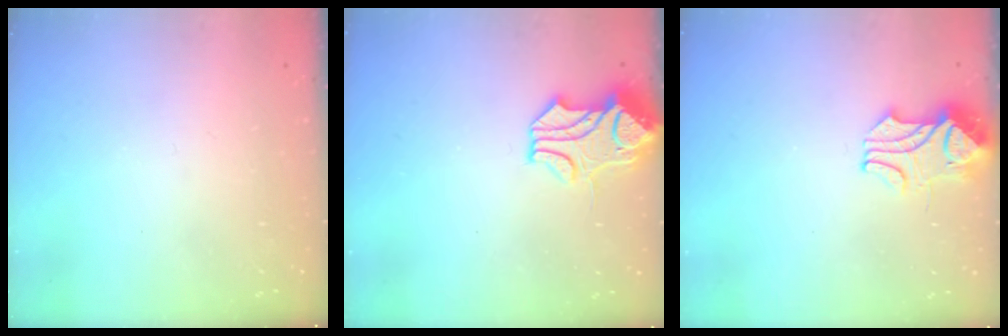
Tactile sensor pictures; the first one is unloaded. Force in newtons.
{"total": 1.6, "press": 1.1, "slide": 1.2}
{"total": 2.4, "press": 2.2, "slide": 1.0}